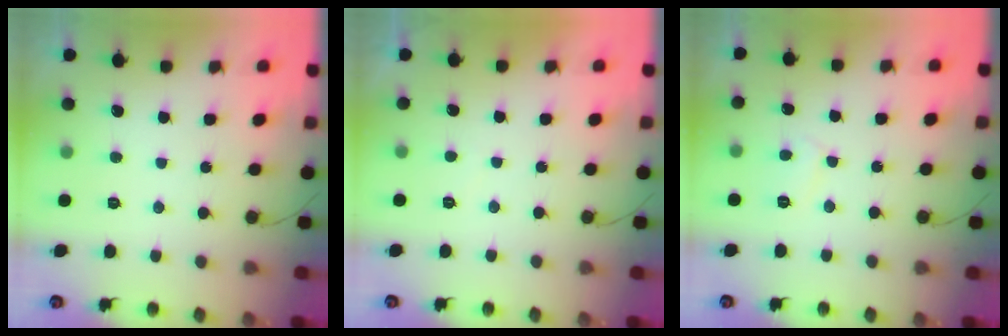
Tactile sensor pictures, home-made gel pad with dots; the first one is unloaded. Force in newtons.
{"total": 0.0}
{"total": 4.6, "press": 4.6, "slide": 0.4}